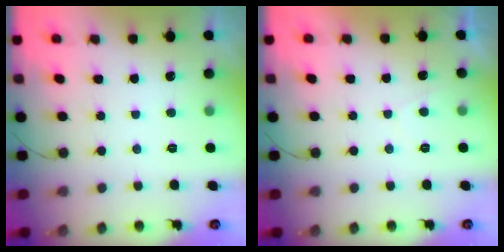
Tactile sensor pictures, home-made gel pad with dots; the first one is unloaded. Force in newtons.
{"total": 0.8, "press": 0.6, "slide": 0.6}